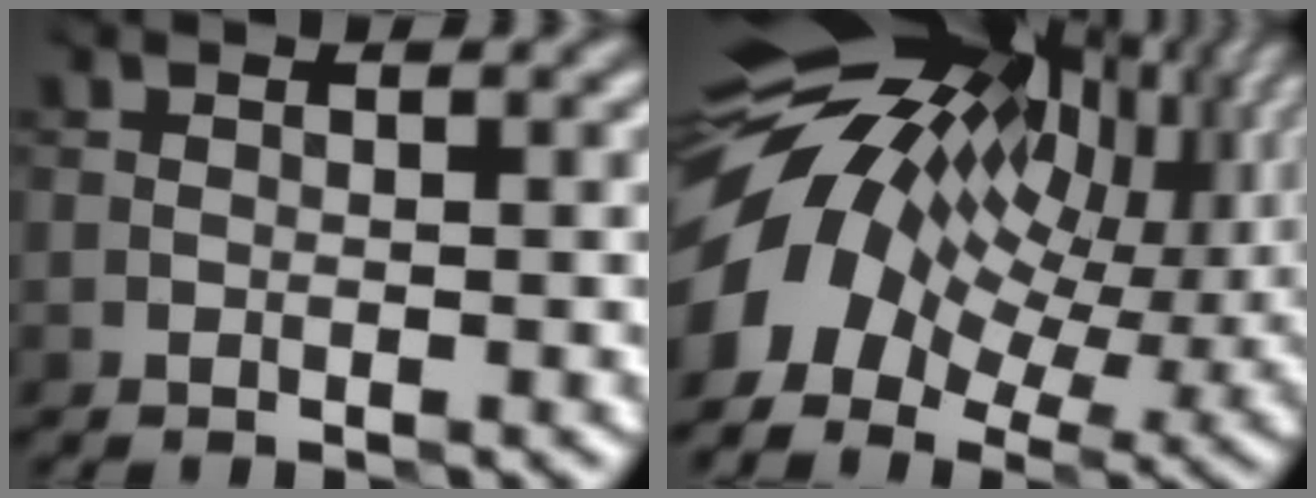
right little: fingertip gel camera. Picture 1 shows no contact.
{"total": 14.5, "force": [1.3, 9.5, 10.8], "torque": [-0.234, 0.005, 0.026]}